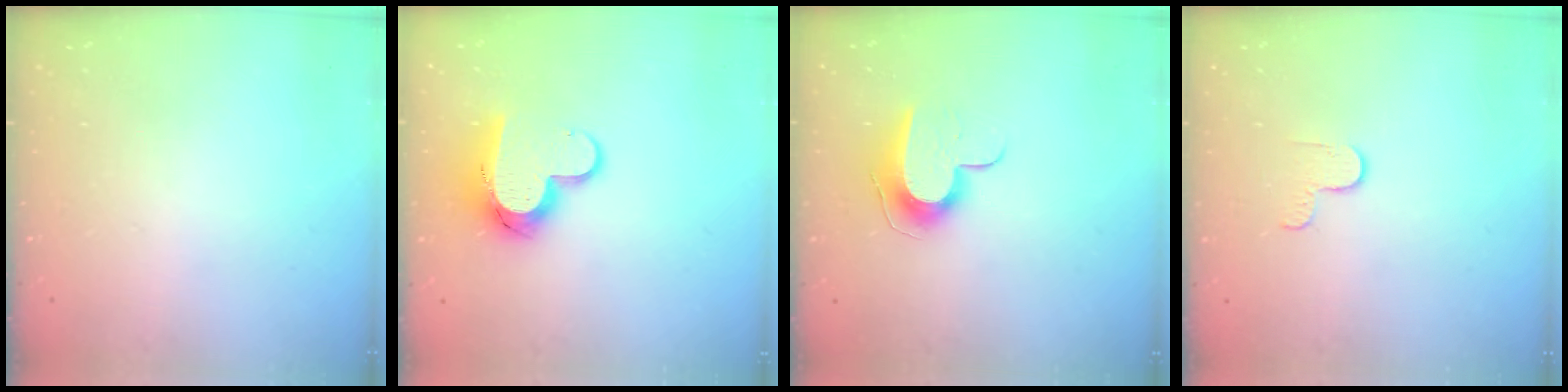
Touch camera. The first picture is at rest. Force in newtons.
{"total": 11.9, "press": 11.8, "slide": 1.1}
{"total": 9.9, "press": 9.9, "slide": 0.3}
{"total": 2.7, "press": 2.6, "slide": 0.4}